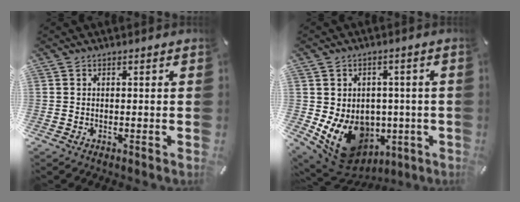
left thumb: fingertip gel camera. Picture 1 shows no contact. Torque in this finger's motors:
{"motor_torque": [2.44, 2.56, 1.34, 0.35, 0.52]}